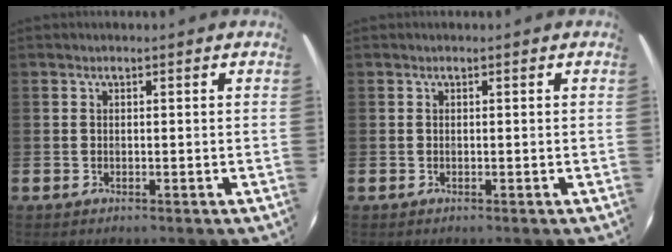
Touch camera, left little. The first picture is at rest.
{"total": 0.0}